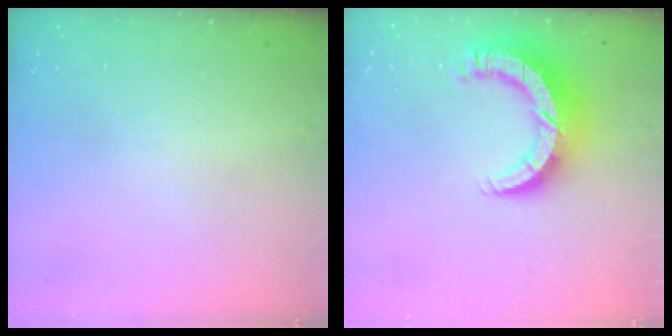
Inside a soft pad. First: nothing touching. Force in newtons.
{"total": 11.5, "press": 11.5, "slide": 1.1}